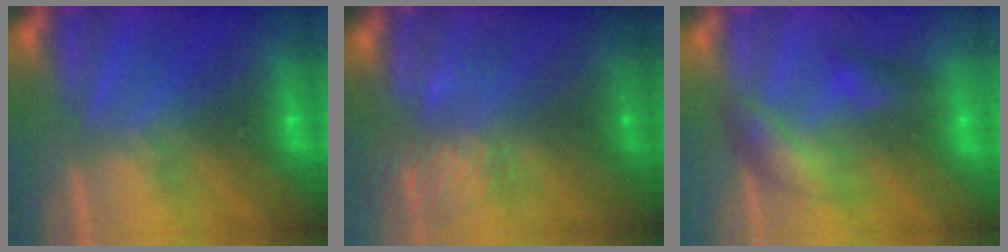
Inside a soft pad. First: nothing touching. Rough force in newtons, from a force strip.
{"total": 6.2}
{"total": 2.5}